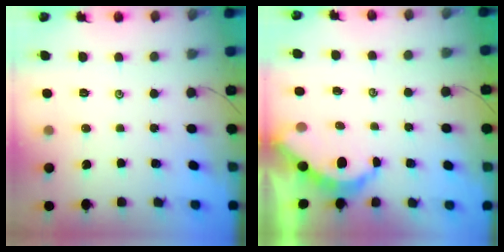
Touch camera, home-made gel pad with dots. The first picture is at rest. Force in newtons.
{"total": 4.0, "press": 4.0, "slide": 0.3}